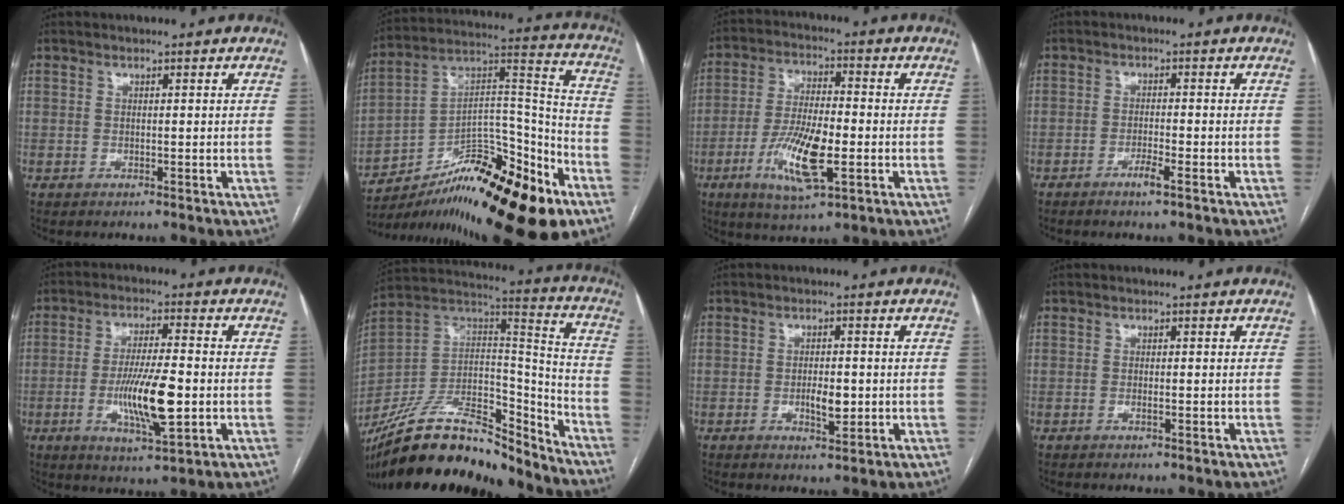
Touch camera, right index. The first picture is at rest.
{"total": 25.3, "force": [-15.8, 5.6, 19.0], "torque": [-0.264, 0.025, -0.247]}
{"total": 11.7, "force": [-3.6, 2.8, 10.7], "torque": [-0.214, -0.010, -0.063]}
{"total": 2.5, "force": [-1.7, 0.0, 1.9], "torque": [-0.038, -0.002, -0.030]}
{"total": 11.1, "force": [-2.2, 1.8, 10.8], "torque": [-0.201, -0.012, -0.036]}
{"total": 26.2, "force": [-22.1, 7.4, 12.1], "torque": [-0.225, 0.024, -0.371]}
{"total": 3.8, "force": [-0.7, 1.4, 3.5], "torque": [-0.060, -0.001, -0.008]}
{"total": 0.7, "force": [-0.3, 0.1, 0.6], "torque": [-0.015, -0.001, -0.005]}